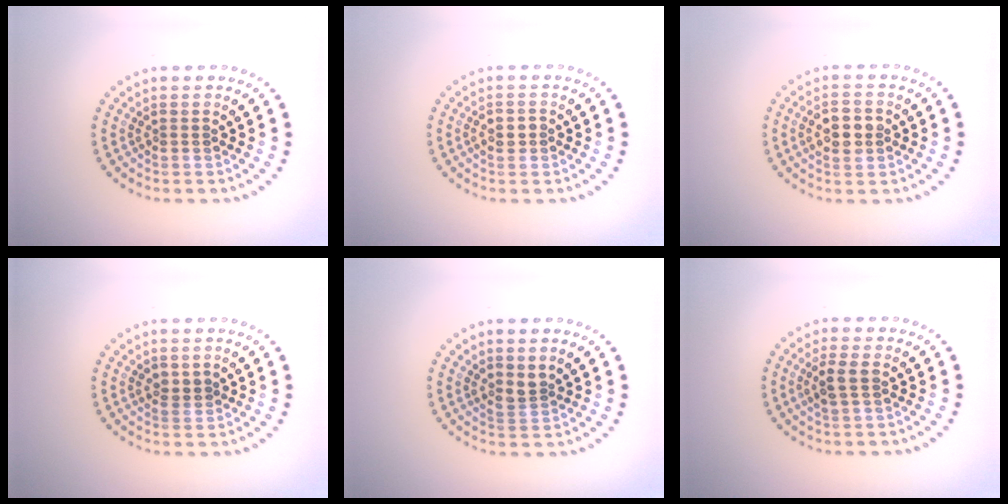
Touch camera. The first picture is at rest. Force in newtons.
{"total": 1.6, "press": 1.5, "slide": 0.4}
{"total": 3.0, "press": 3.0, "slide": 0.1}
{"total": 1.2, "press": 1.0, "slide": 0.5}
{"total": 1.7, "press": 1.3, "slide": 1.1}
{"total": 2.0, "press": 1.9, "slide": 0.7}